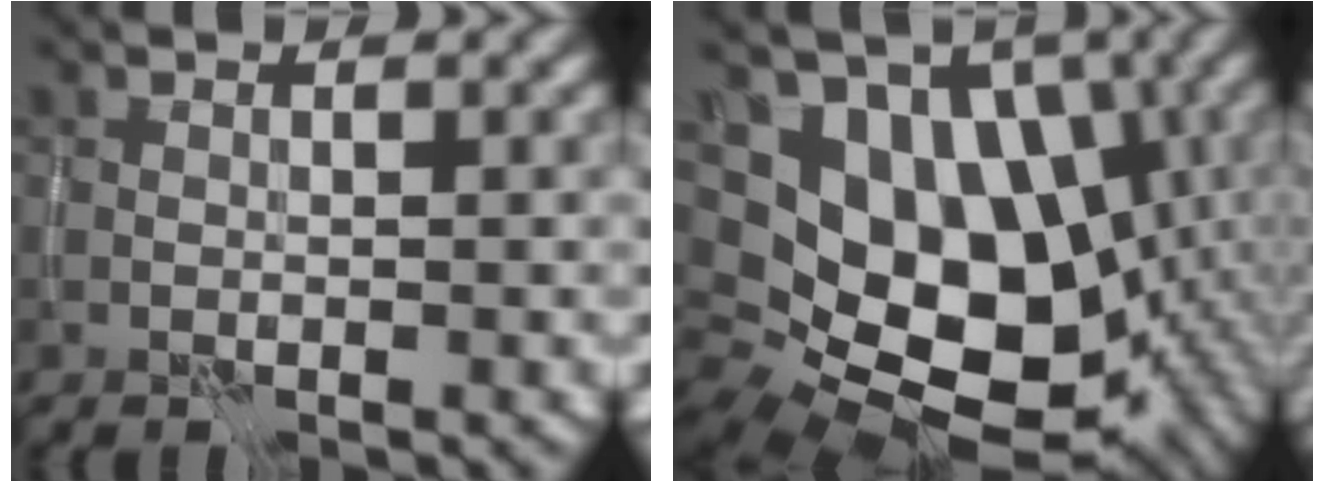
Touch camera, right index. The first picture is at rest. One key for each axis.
{"total": 17.5, "fx": -0.7, "fy": 13.2, "fz": 11.4, "tx": -0.164, "ty": -0.020, "tz": 0.007}